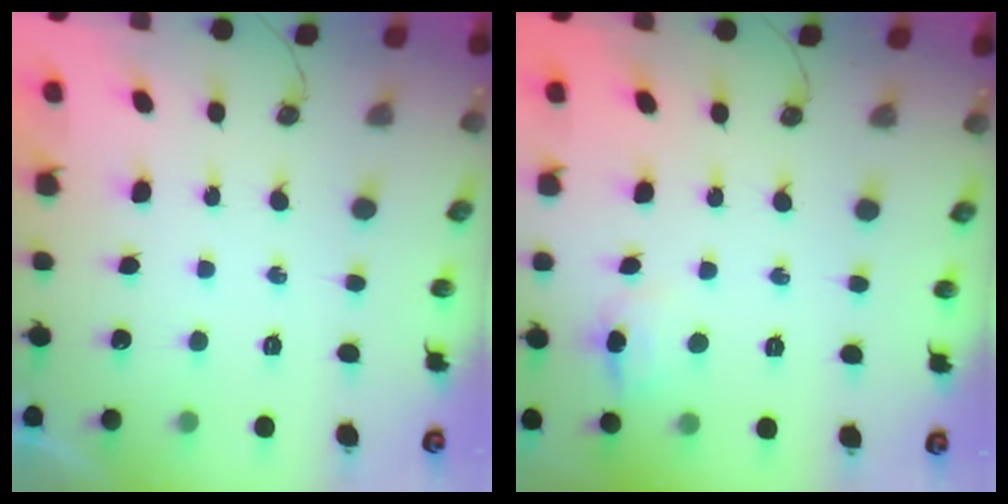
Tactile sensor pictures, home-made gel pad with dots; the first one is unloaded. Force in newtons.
{"total": 5.5, "press": 5.2, "slide": 1.9}